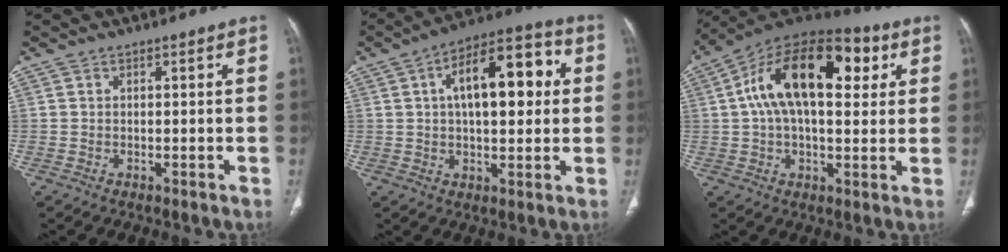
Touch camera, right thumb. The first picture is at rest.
{"total": 16.4, "force": [3.3, 7.7, 14.0], "torque": [-0.183, 0.026, 0.043]}
{"total": 22.5, "force": [5.9, 11.6, 18.3], "torque": [-0.289, 0.028, 0.083]}